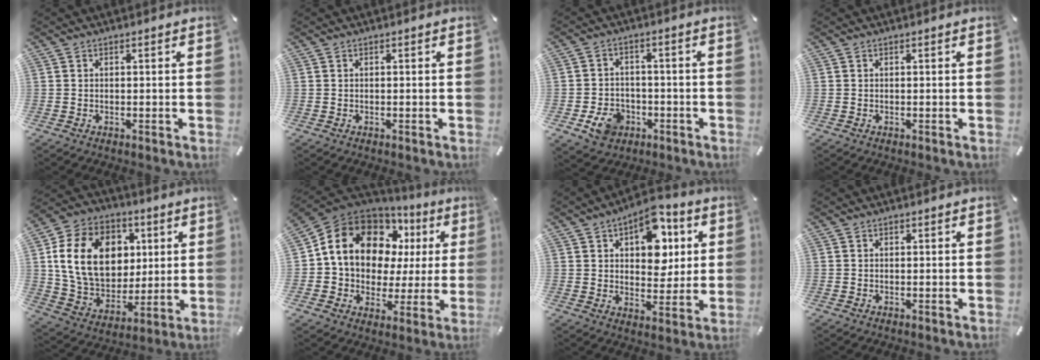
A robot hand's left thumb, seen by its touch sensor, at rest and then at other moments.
{"total": 0.0}
{"total": 7.8, "force": [-3.1, 6.3, 3.4], "torque": [-0.072, 0.017, -0.056]}
{"total": 0.0}
{"total": 19.2, "force": [4.7, 15.1, 10.8], "torque": [-0.211, -0.005, 0.092]}
{"total": 16.6, "force": [6.6, 12.6, 8.6], "torque": [-0.164, -0.032, 0.120]}
{"total": 12.5, "force": [5.4, 8.0, 8.0], "torque": [-0.107, -0.018, 0.092]}
{"total": 0.0}